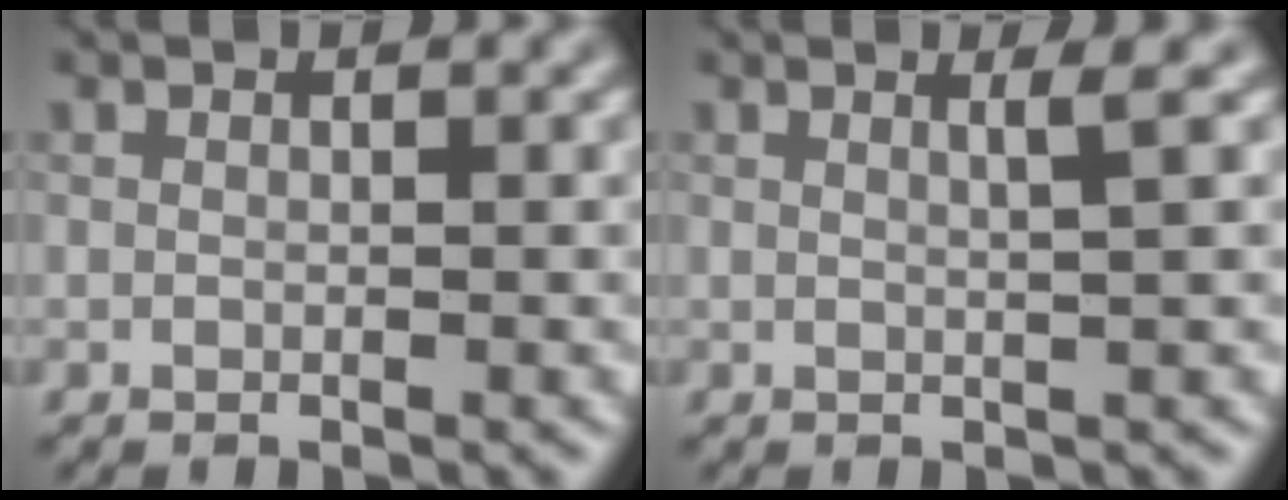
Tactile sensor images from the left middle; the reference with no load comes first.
{"total": 1.7, "force": [0.6, 0.4, 1.6], "torque": [-0.020, 0.004, 0.005]}